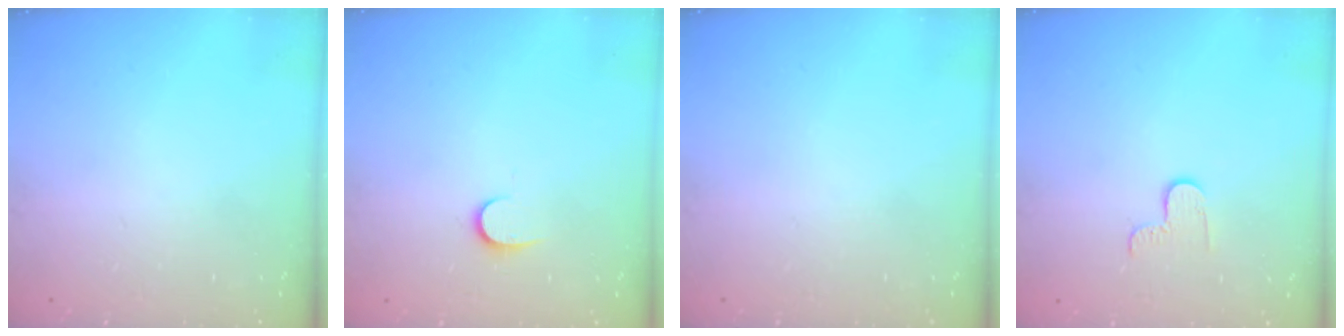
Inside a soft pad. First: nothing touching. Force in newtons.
{"total": 6.4, "press": 6.4, "slide": 0.6}
{"total": 0.0}
{"total": 3.0, "press": 3.0, "slide": 0.4}